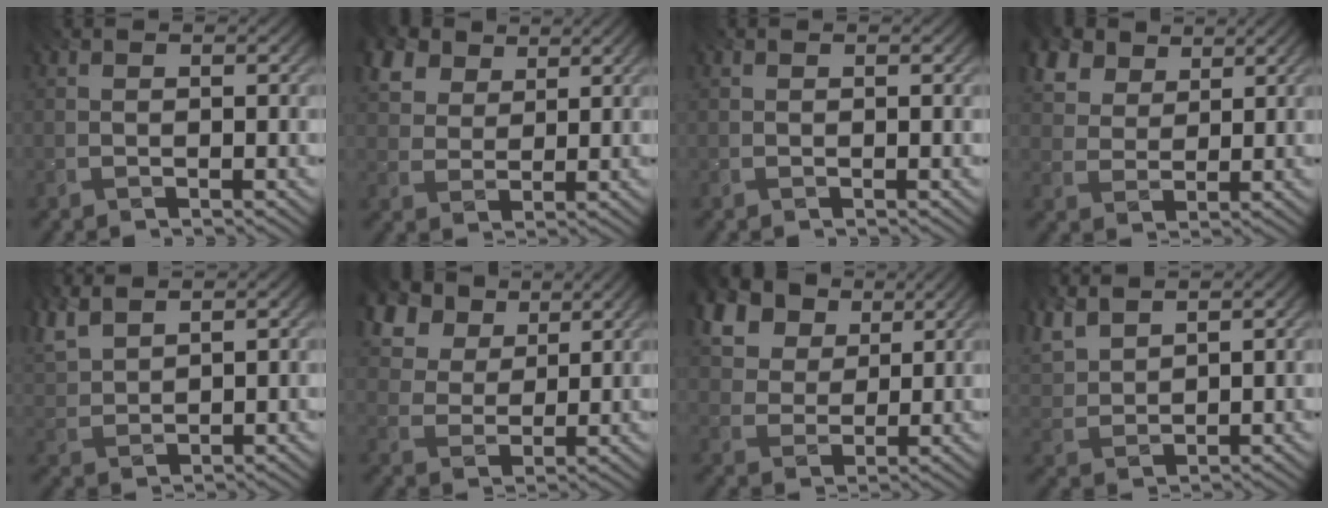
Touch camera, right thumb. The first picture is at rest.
{"total": 6.7, "force": [4.2, 4.1, 3.1], "torque": [-0.094, 0.010, 0.078]}
{"total": 0.0}
{"total": 6.8, "force": [4.3, 4.2, 3.2], "torque": [-0.095, 0.006, 0.084]}
{"total": 5.2, "force": [3.9, 2.0, 2.8], "torque": [-0.091, 0.009, 0.081]}
{"total": 10.0, "force": [5.8, 6.4, 5.1], "torque": [-0.152, 0.003, 0.107]}
{"total": 13.4, "force": [7.6, 8.9, 6.7], "torque": [-0.188, 0.017, 0.143]}
{"total": 5.5, "force": [4.1, 2.4, 2.7], "torque": [-0.088, 0.007, 0.083]}